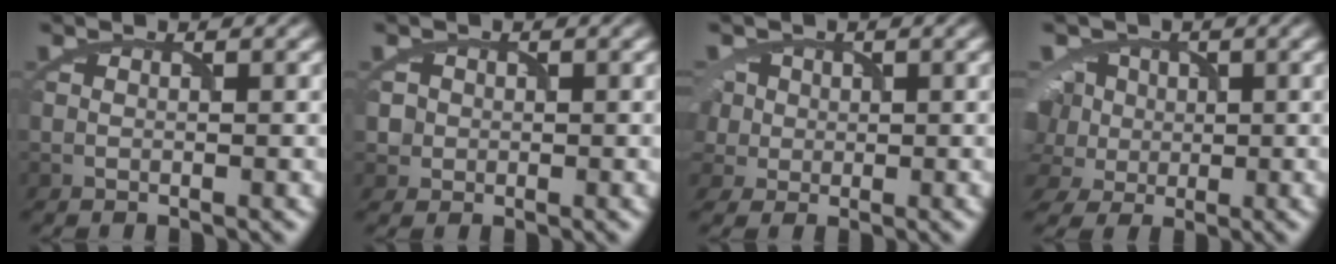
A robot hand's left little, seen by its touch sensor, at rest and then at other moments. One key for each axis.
{"total": 1.2, "fx": 0.0, "fy": 1.2, "fz": -0.2, "tx": 0.012, "ty": 0.000, "tz": 0.011}
{"total": 4.6, "fx": 0.6, "fy": 4.0, "fz": 2.2, "tx": -0.053, "ty": 0.028, "tz": 0.008}
{"total": 7.1, "fx": 0.0, "fy": 6.0, "fz": 3.8, "tx": -0.079, "ty": 0.023, "tz": -0.020}